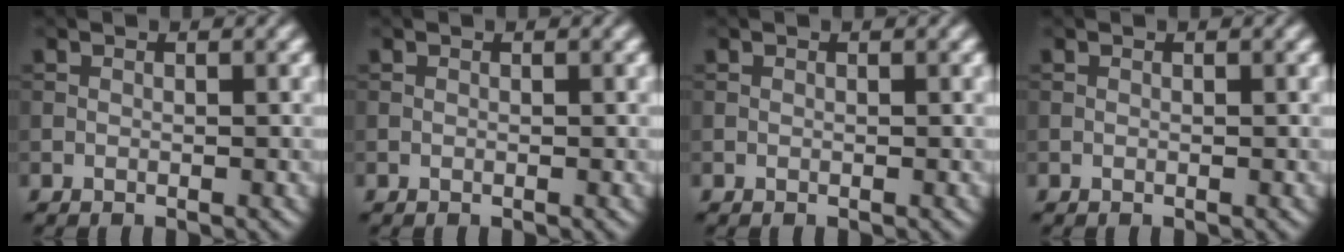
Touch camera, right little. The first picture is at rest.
{"total": 0.0}
{"total": 0.0}
{"total": 0.0}